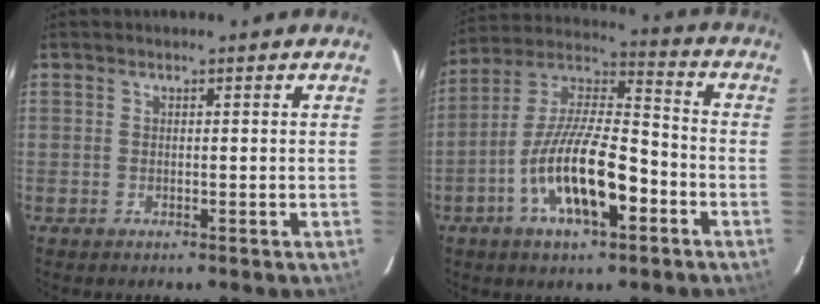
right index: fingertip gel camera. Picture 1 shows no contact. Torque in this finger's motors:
{"motor_torque": [1.23, -0.91, 1.06, 0.21]}